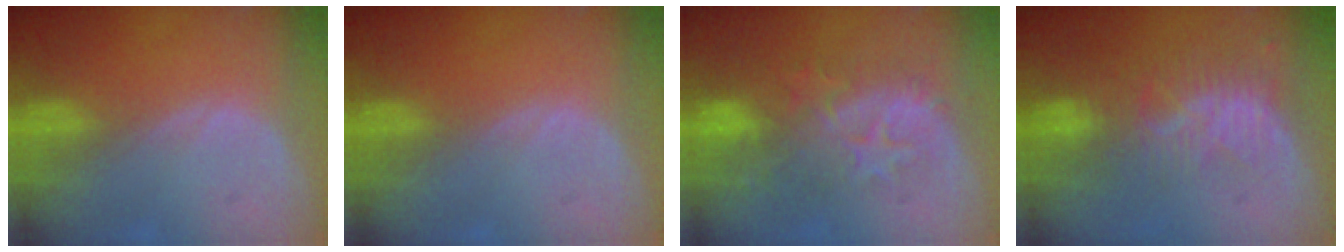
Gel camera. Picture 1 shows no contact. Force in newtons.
{"total": 0.0}
{"total": 9.3, "press": 8.9, "slide": 2.8}
{"total": 8.1, "press": 7.4, "slide": 3.5}